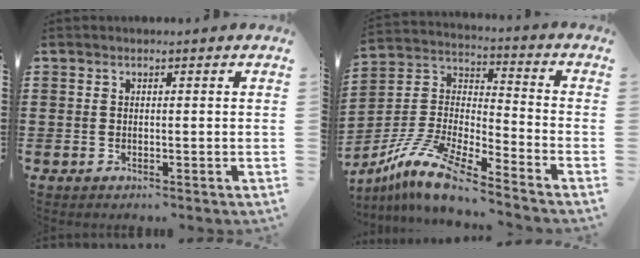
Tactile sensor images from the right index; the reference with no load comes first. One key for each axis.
{"total": 11.8, "fx": -10.0, "fy": 1.5, "fz": 6.1, "tx": -0.149, "ty": 0.009, "tz": -0.207}